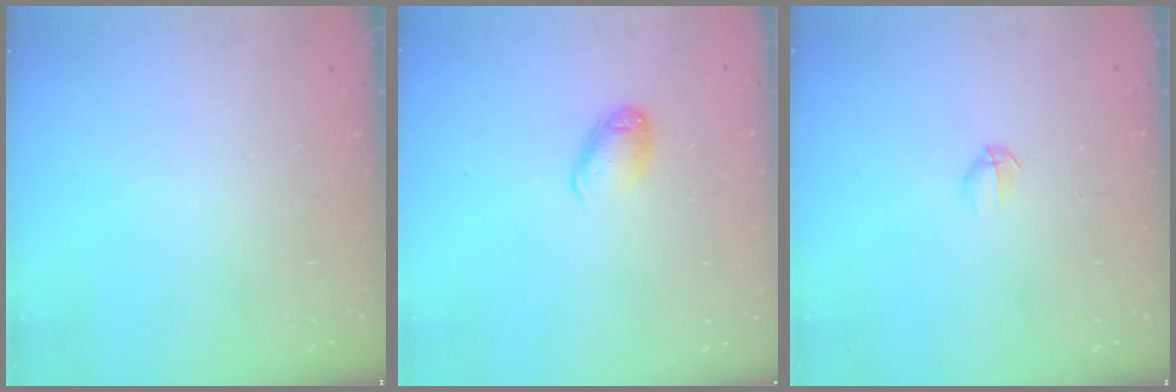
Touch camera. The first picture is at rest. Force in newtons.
{"total": 8.6, "press": 8.5, "slide": 1.3}
{"total": 2.8, "press": 2.7, "slide": 0.9}